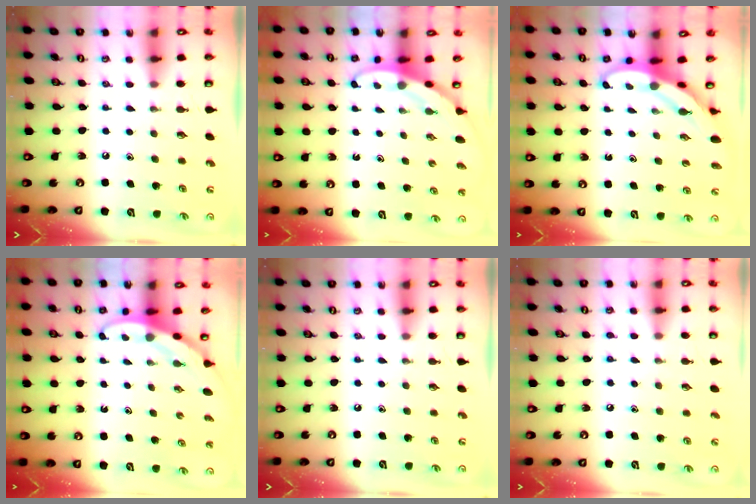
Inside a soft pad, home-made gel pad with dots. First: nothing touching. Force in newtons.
{"total": 3.3, "press": 3.3, "slide": 0.1}
{"total": 3.5, "press": 3.5, "slide": 0.1}
{"total": 3.1, "press": 3.1, "slide": 0.1}
{"total": 0.0}
{"total": 4.0, "press": 4.0, "slide": 0.5}